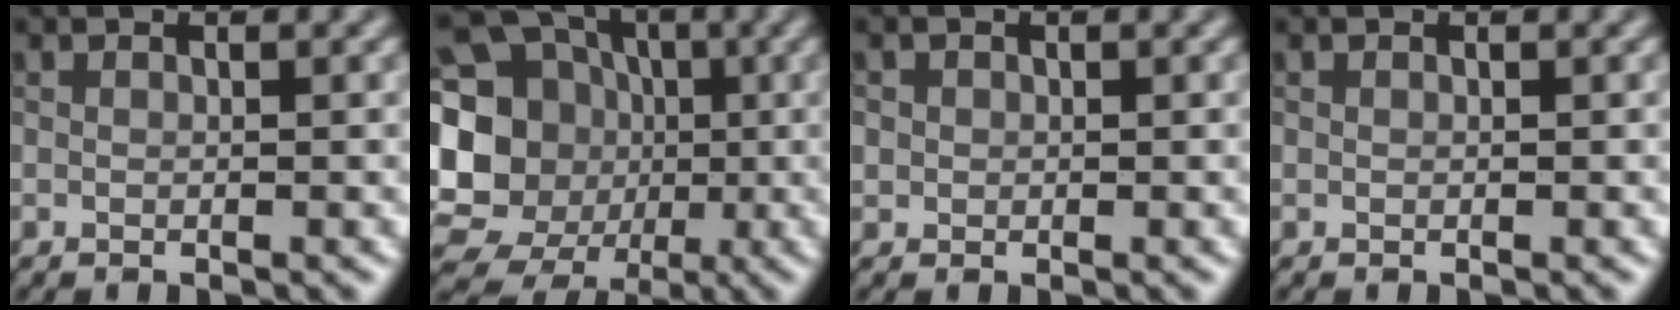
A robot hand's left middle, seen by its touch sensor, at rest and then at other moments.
{"total": 20.1, "force": [-1.1, 18.5, 7.9], "torque": [-0.191, 0.005, -0.059]}
{"total": 0.9, "force": [0.1, 0.9, 0.1], "torque": [0.009, -0.002, 0.001]}
{"total": 0.0}